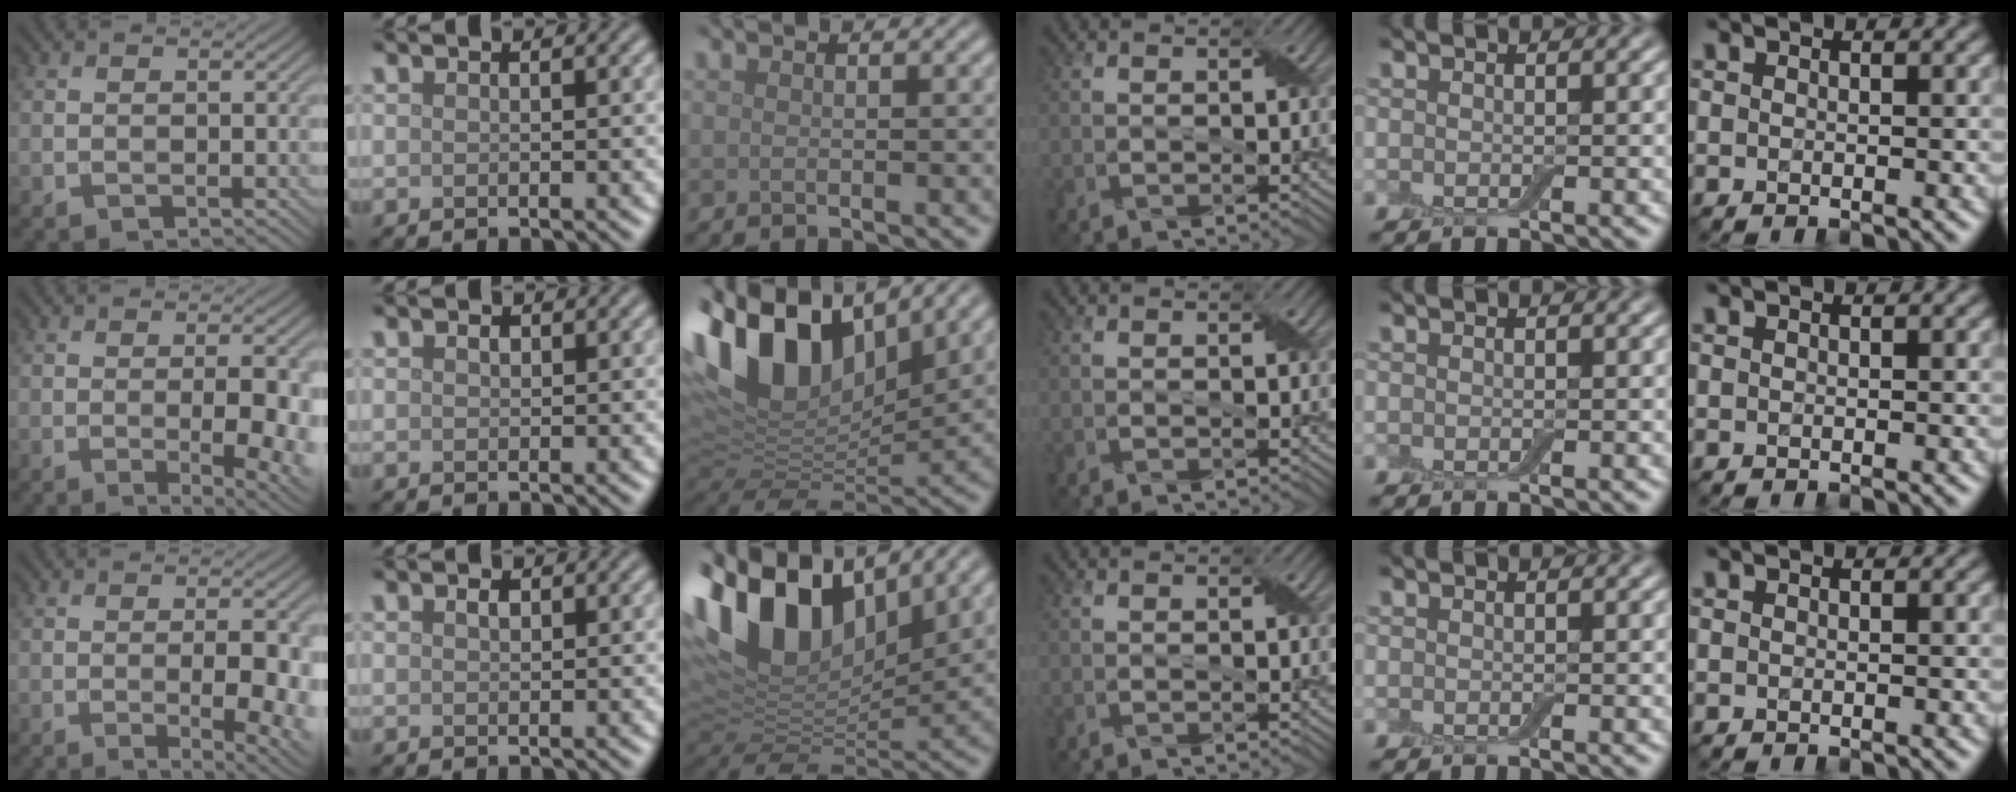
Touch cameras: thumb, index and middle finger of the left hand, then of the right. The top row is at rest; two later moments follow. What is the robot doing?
{"motion": "wrap", "object": "adhesive wrap"}